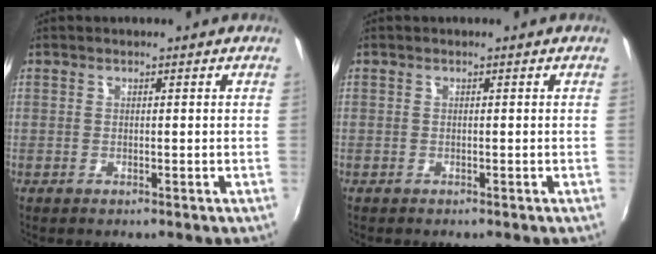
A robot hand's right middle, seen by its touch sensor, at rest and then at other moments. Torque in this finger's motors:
{"motor_torque": [-0.14, -0.24, -0.17, -0.01]}